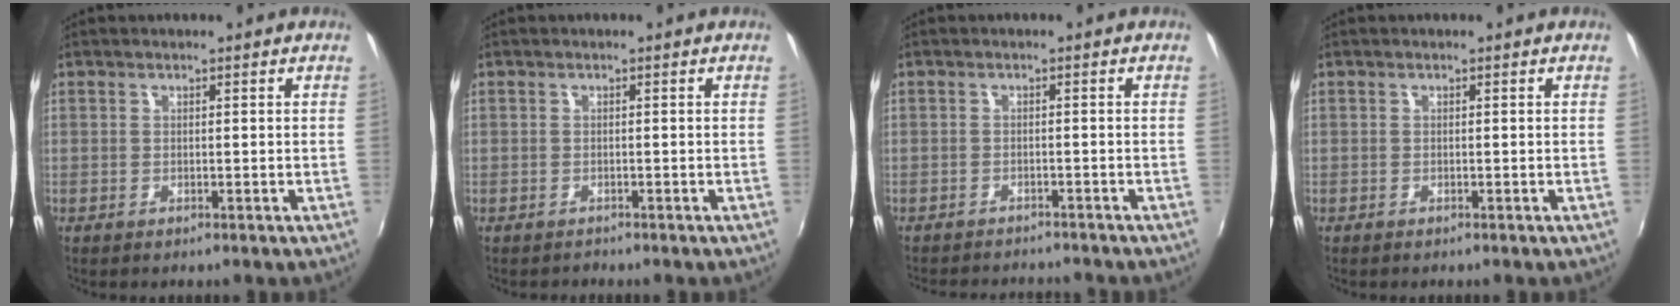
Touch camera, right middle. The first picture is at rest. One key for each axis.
{"total": 0.7, "fx": -0.7, "fy": 0.1, "fz": -0.2, "tx": 0.002, "ty": 0.002, "tz": -0.011}
{"total": 7.4, "fx": -6.9, "fy": 1.2, "fz": 2.2, "tx": -0.057, "ty": -0.012, "tz": -0.100}
{"total": 0.0}